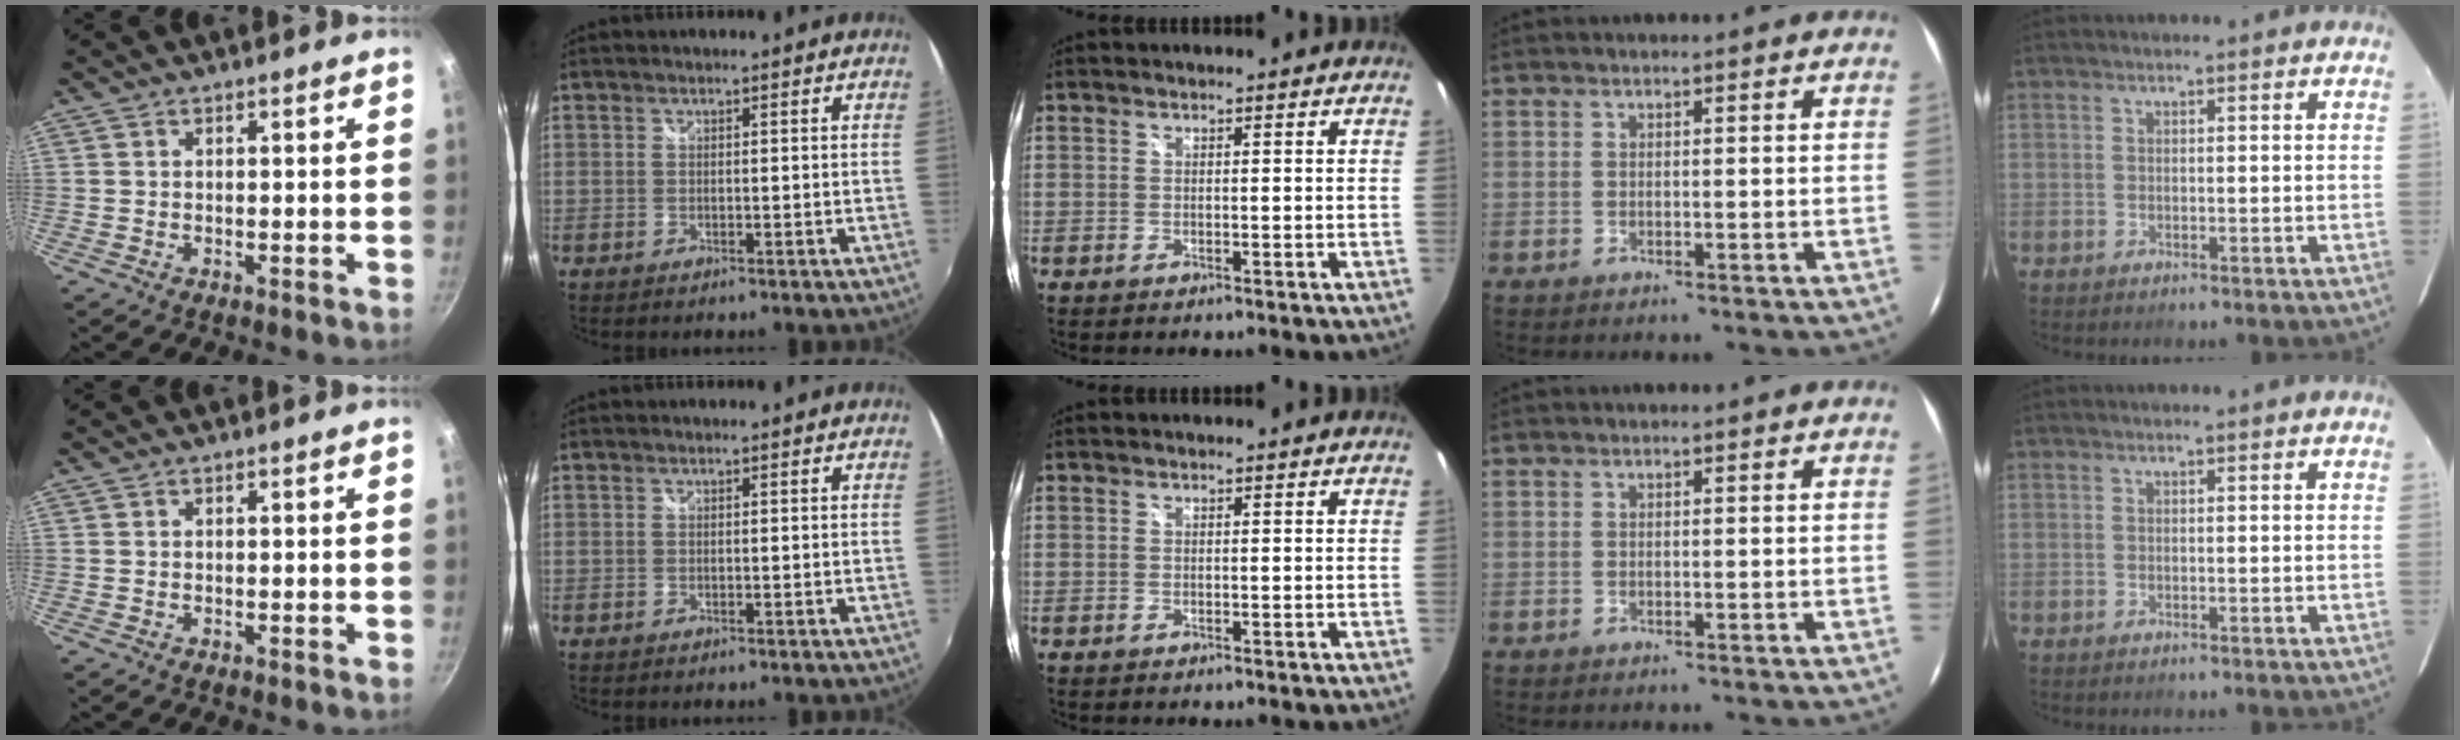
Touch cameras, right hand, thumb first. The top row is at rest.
{}